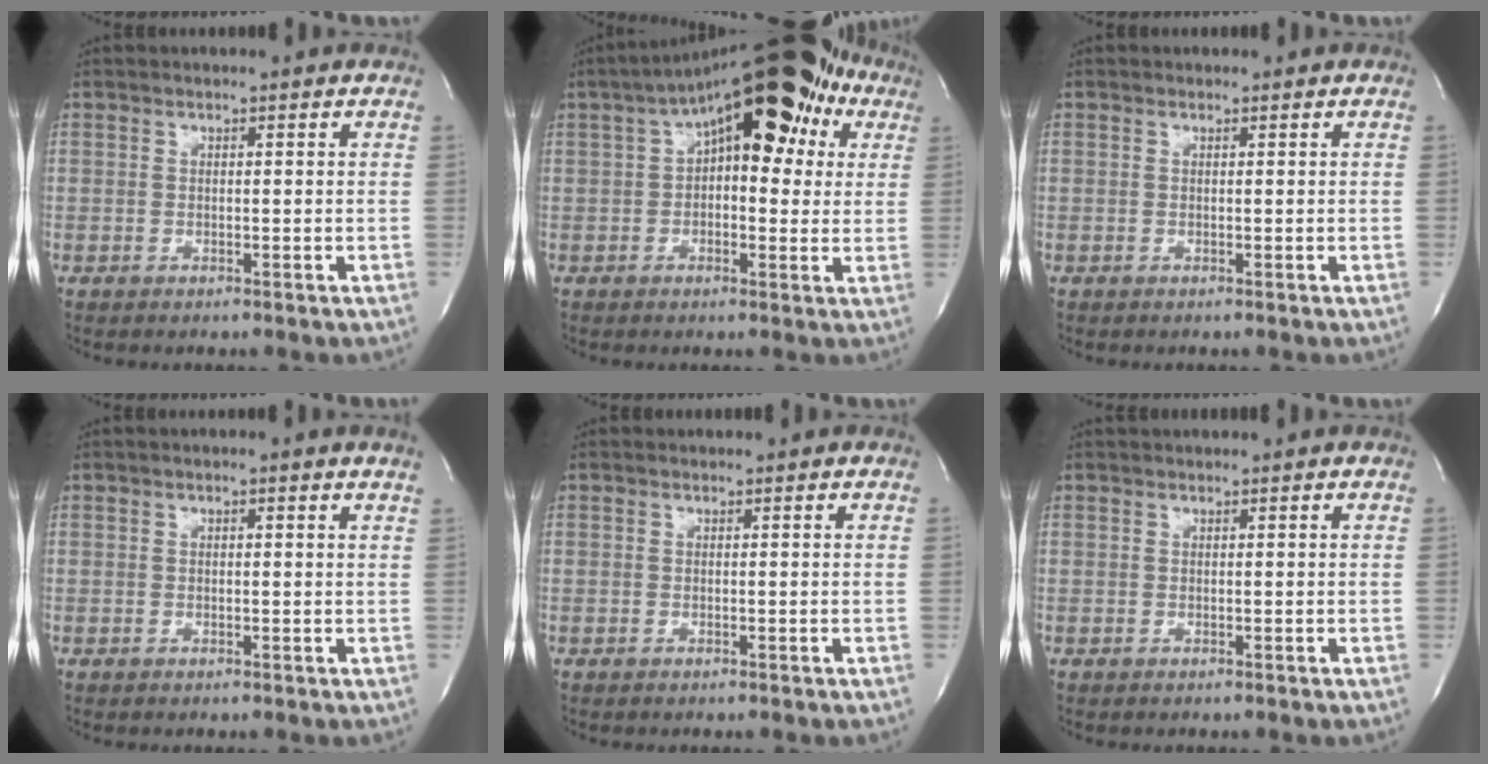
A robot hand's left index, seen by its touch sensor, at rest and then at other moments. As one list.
[{"total": 20.0, "force": [8.1, 8.7, 16.1], "torque": [-0.257, 0.064, 0.116]}, {"total": 0.0}, {"total": 1.4, "force": [0.7, -0.1, 1.1], "torque": [-0.022, -0.002, 0.006]}, {"total": 0.0}, {"total": 1.0, "force": [0.9, -0.2, 0.4], "torque": [-0.005, 0.015, 0.021]}]